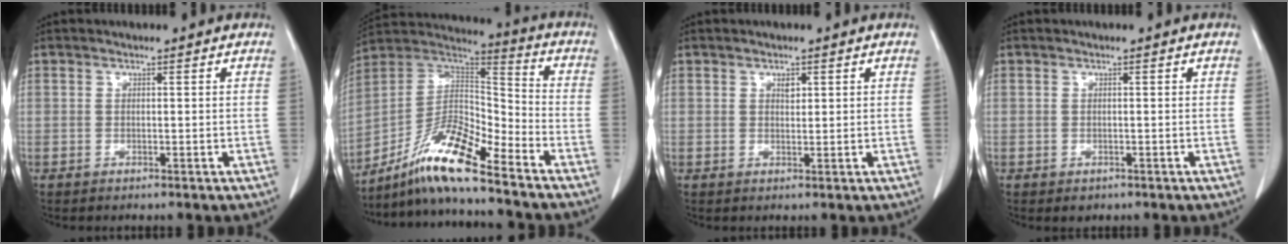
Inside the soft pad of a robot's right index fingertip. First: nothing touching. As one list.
[{"total": 13.2, "force": [-9.7, 1.4, 8.9], "torque": [-0.163, 0.019, -0.177]}, {"total": 1.4, "force": [0.8, 0.7, 0.9], "torque": [-0.012, -0.004, 0.013]}, {"total": 0.9, "force": [-0.2, 0.9, 0.2], "torque": [-0.003, 0.003, 0.003]}]